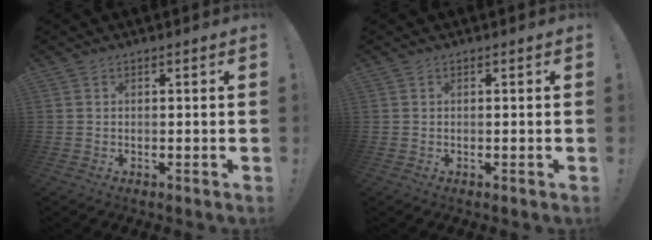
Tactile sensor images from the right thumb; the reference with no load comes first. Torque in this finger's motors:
{"motor_torque": [-0.35, -0.08, 0.04, -0.11, -0.04]}